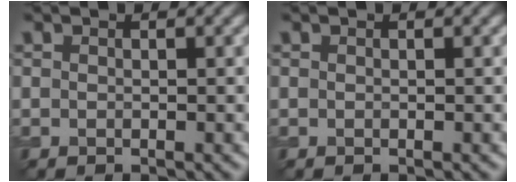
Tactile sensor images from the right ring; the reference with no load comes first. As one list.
[{"total": 0.0}]